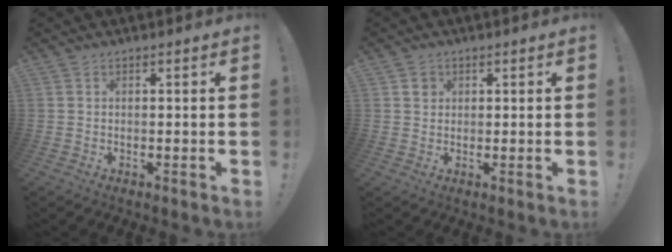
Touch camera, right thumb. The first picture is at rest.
{"total": 2.4, "force": [0.9, 2.2, 0.4], "torque": [0.013, -0.005, 0.012]}